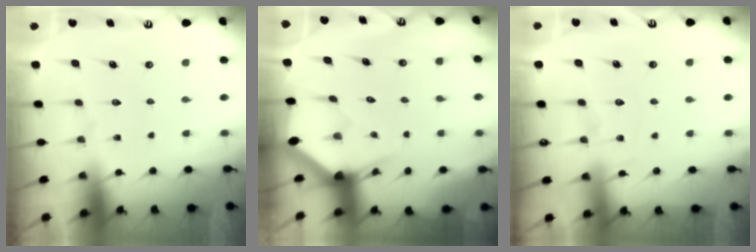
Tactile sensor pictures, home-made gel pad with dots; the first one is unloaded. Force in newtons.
{"total": 2.9, "press": 2.9, "slide": 0.1}
{"total": 7.9, "press": 7.9, "slide": 0.9}